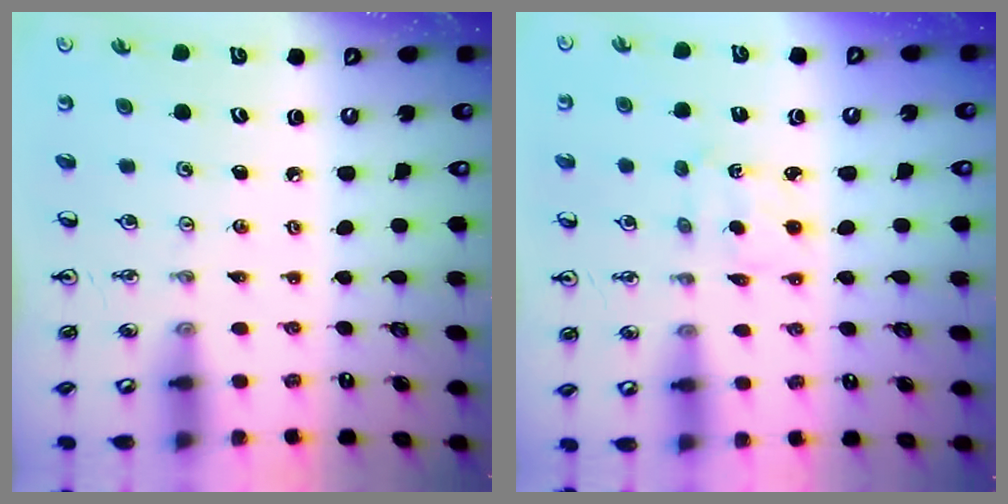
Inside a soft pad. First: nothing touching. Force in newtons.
{"total": 2.5, "press": 2.4, "slide": 0.6}